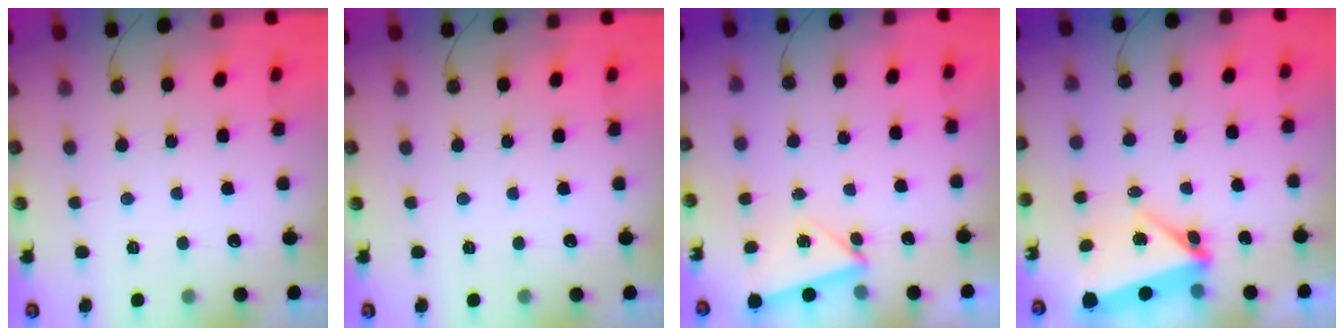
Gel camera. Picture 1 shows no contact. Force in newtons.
{"total": 0.0}
{"total": 3.3, "press": 3.1, "slide": 1.3}
{"total": 5.5, "press": 5.4, "slide": 0.6}